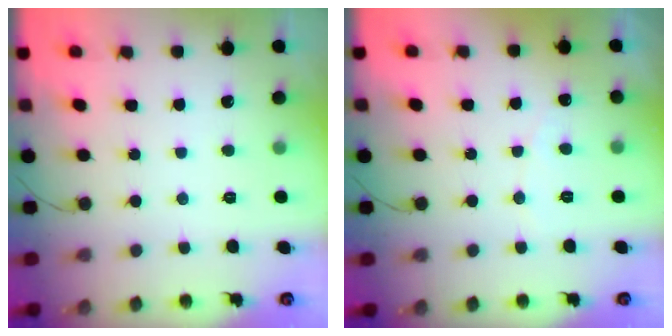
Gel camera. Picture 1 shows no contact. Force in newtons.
{"total": 2.4, "press": 2.4, "slide": 0.1}